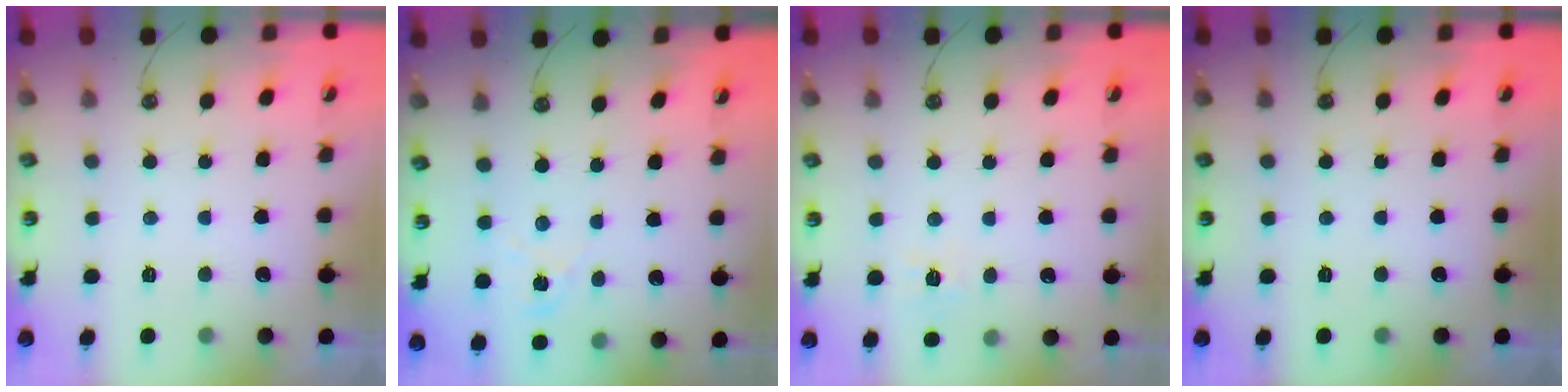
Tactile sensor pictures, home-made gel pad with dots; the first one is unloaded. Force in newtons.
{"total": 4.9, "press": 4.9, "slide": 0.5}
{"total": 6.6, "press": 6.6, "slide": 0.6}
{"total": 0.0}